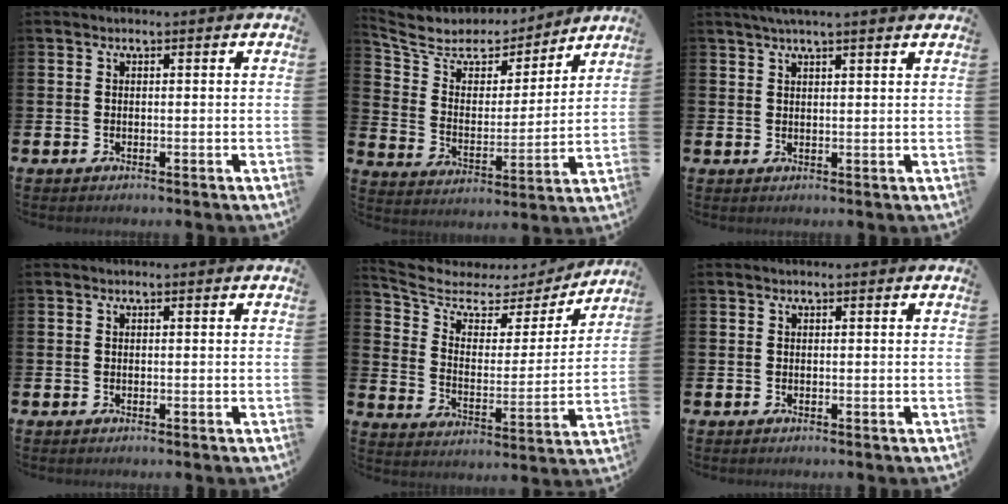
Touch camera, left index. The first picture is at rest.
{"total": 6.5, "force": [5.7, 3.1, 0.8], "torque": [-0.060, -0.046, 0.095]}
{"total": 3.0, "force": [2.6, 0.0, 1.5], "torque": [-0.029, -0.004, 0.047]}
{"total": 0.0}
{"total": 6.2, "force": [5.2, 3.0, 1.7], "torque": [-0.068, -0.042, 0.082]}
{"total": 0.0}